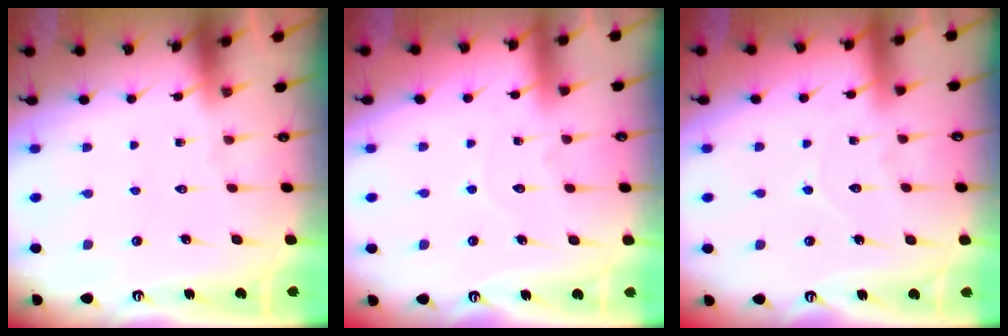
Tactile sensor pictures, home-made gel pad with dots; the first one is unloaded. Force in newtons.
{"total": 5.3, "press": 5.3, "slide": 0.3}
{"total": 4.6, "press": 4.6, "slide": 0.1}